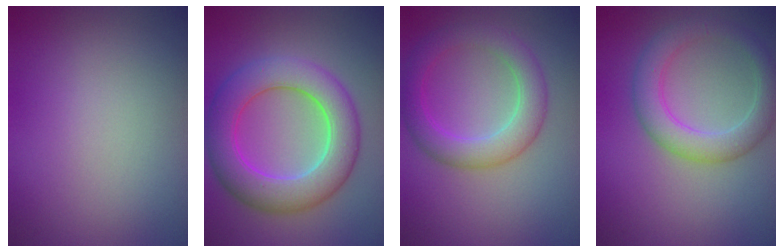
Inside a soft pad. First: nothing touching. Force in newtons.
{"total": 7.7, "press": 7.7, "slide": 0.3}
{"total": 4.6, "press": 4.6, "slide": 0.2}
{"total": 4.4, "press": 4.4, "slide": 0.3}